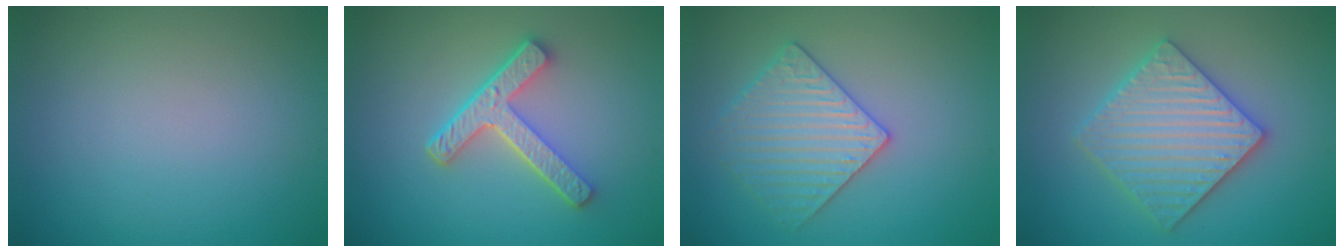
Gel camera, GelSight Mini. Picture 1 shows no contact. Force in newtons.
{"total": 4.5, "press": 3.5, "slide": 2.8}
{"total": 3.5, "press": 3.5, "slide": 0.7}
{"total": 5.8, "press": 5.7, "slide": 1.1}